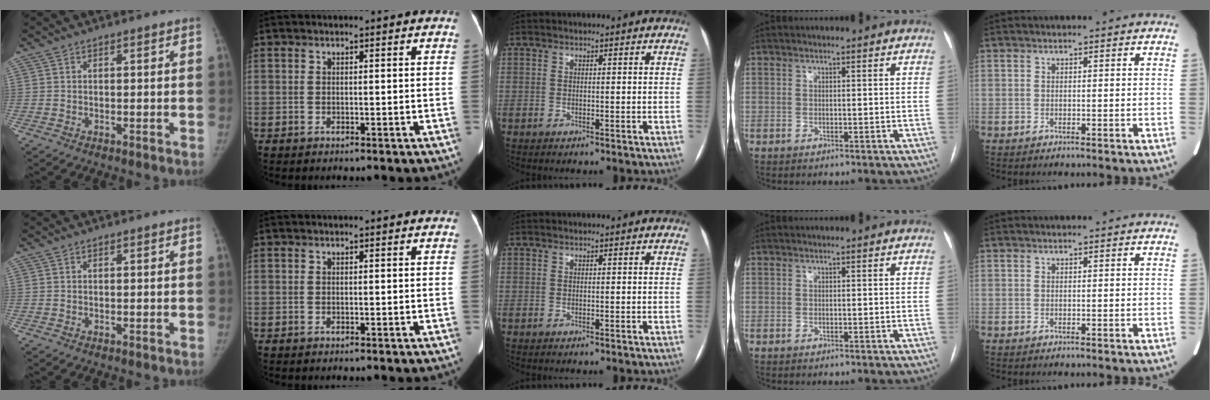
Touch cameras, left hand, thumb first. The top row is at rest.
{}